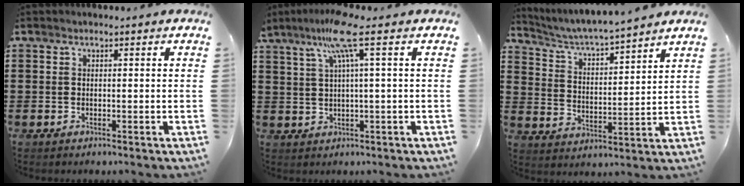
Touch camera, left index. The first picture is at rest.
{"total": 7.9, "force": [3.6, 0.1, 7.0], "torque": [-0.145, 0.005, 0.059]}
{"total": 4.4, "force": [4.2, -0.2, 1.4], "torque": [-0.047, -0.034, 0.065]}